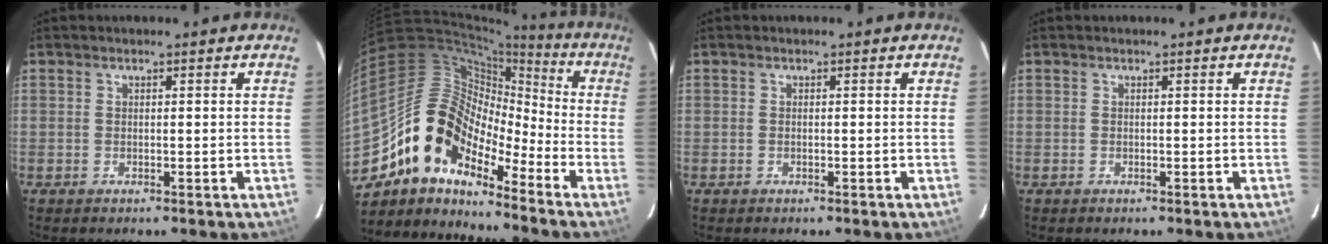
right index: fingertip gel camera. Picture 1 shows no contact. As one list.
[{"total": 14.9, "force": [-10.3, 7.2, 8.0], "torque": [-0.139, 0.013, -0.208]}, {"total": 0.0}, {"total": 0.0}]